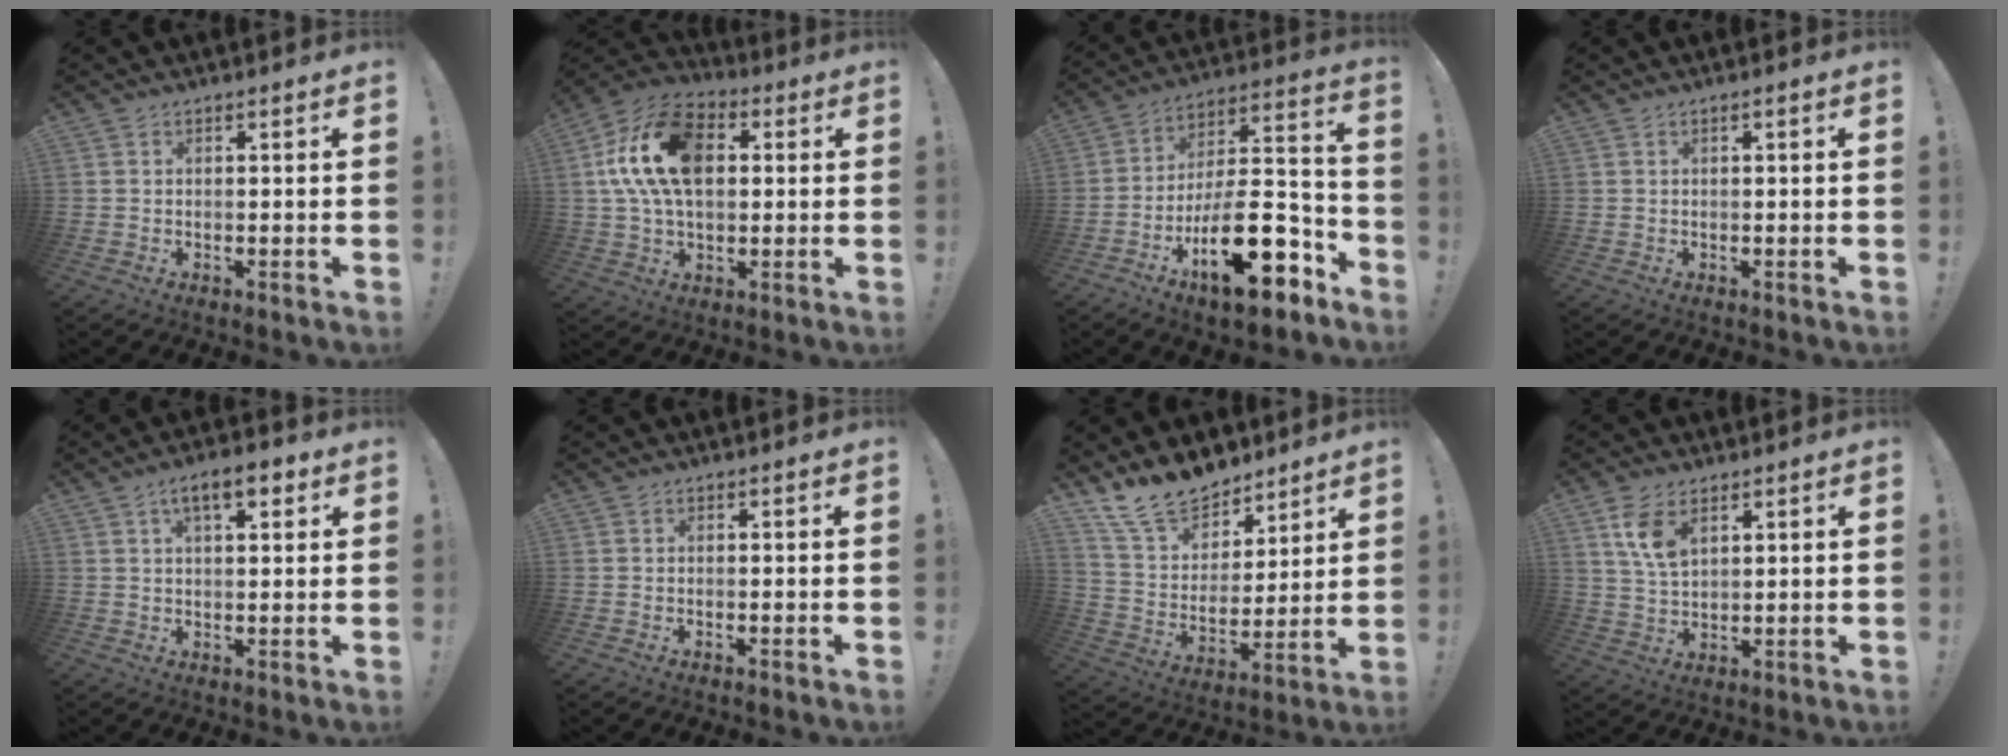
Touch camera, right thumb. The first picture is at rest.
{"total": 19.2, "force": [3.8, 12.4, 14.1], "torque": [-0.252, 0.007, 0.070]}
{"total": 24.6, "force": [-10.7, 10.2, 19.6], "torque": [-0.314, 0.064, -0.167]}
{"total": 0.7, "force": [0.0, -0.1, 0.7], "torque": [-0.010, -0.001, -0.001]}
{"total": 7.6, "force": [3.7, 2.8, 6.0], "torque": [-0.085, -0.007, 0.059]}
{"total": 0.0}
{"total": 15.8, "force": [12.8, 7.8, 4.8], "torque": [-0.102, -0.098, 0.244]}
{"total": 7.9, "force": [4.1, 4.1, 5.3], "torque": [-0.100, -0.014, 0.075]}